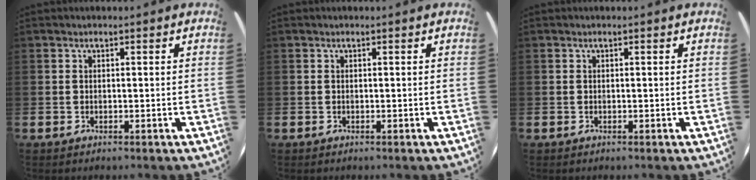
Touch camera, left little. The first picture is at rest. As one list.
[{"total": 0.0}, {"total": 0.0}]